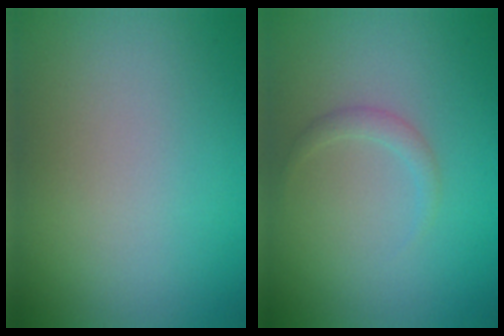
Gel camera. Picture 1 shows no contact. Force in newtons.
{"total": 1.1, "press": 1.1, "slide": 0.0}